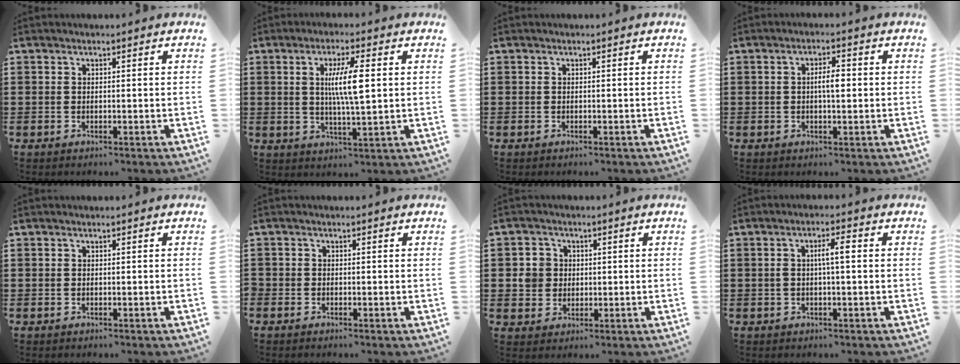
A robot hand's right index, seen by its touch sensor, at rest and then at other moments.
{"total": 7.4, "force": [1.3, 1.0, 7.2], "torque": [-0.143, -0.002, 0.015]}
{"total": 0.0}
{"total": 3.2, "force": [0.1, 0.9, 3.0], "torque": [-0.057, 0.001, -0.001]}
{"total": 0.0}
{"total": 0.7, "force": [-0.6, 0.3, 0.1], "torque": [-0.003, 0.001, -0.014]}
{"total": 4.3, "force": [0.2, 4.1, 1.4], "torque": [-0.042, 0.013, 0.003]}
{"total": 3.3, "force": [0.0, 0.5, 3.2], "torque": [-0.061, 0.005, -0.003]}